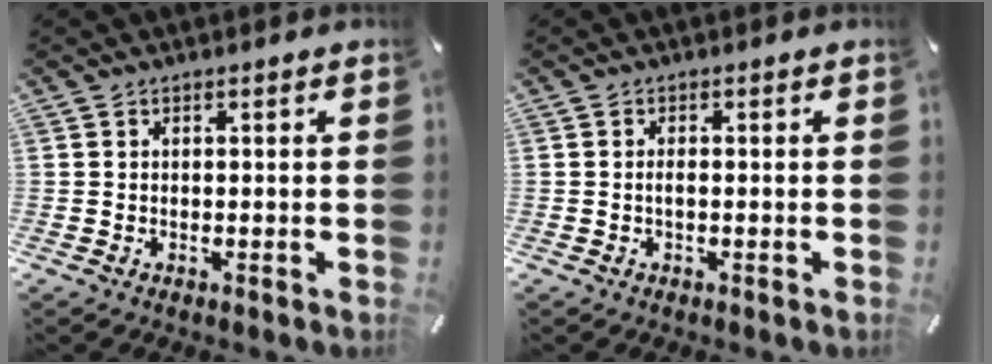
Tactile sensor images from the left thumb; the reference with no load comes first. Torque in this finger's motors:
{"motor_torque": [0.20, 0.01, 0.20, 0.07, 0.00]}